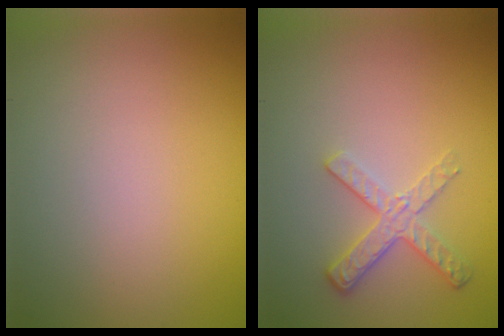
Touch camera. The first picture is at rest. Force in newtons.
{"total": 2.6, "press": 2.2, "slide": 1.4}